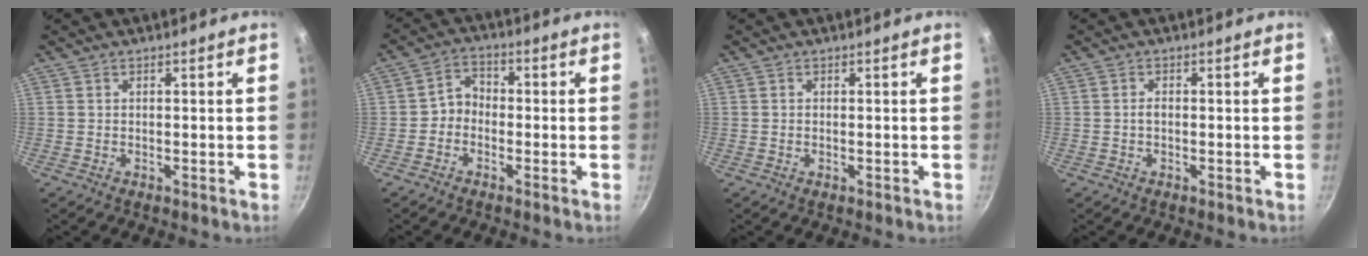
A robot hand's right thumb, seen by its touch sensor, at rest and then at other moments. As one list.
[{"total": 4.5, "force": [-1.3, 3.7, 2.3], "torque": [-0.018, 0.025, -0.038]}, {"total": 0.0}, {"total": 1.0, "force": [-0.2, 0.6, 0.8], "torque": [-0.012, 0.002, -0.005]}]